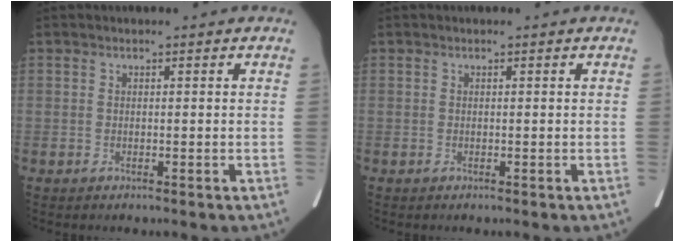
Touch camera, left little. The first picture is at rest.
{"total": 0.0}